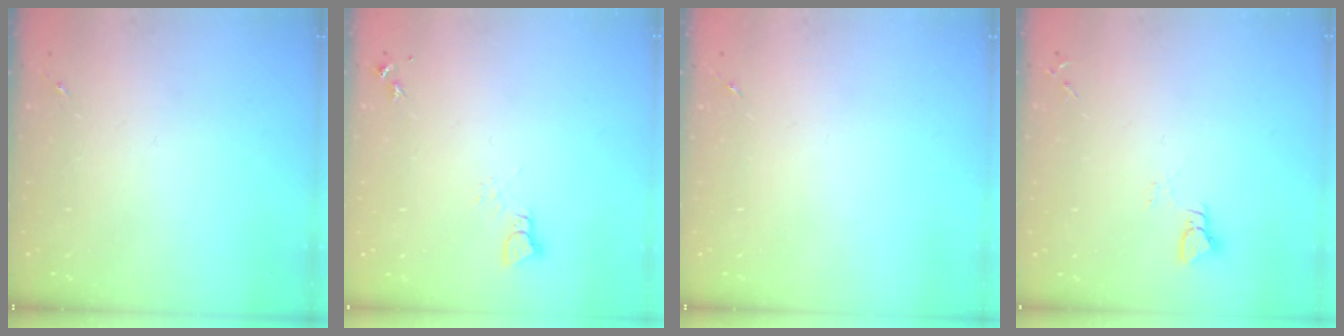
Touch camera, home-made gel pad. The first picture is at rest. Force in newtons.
{"total": 2.5, "press": 2.5, "slide": 0.1}
{"total": 0.0}
{"total": 2.9, "press": 2.9, "slide": 0.2}